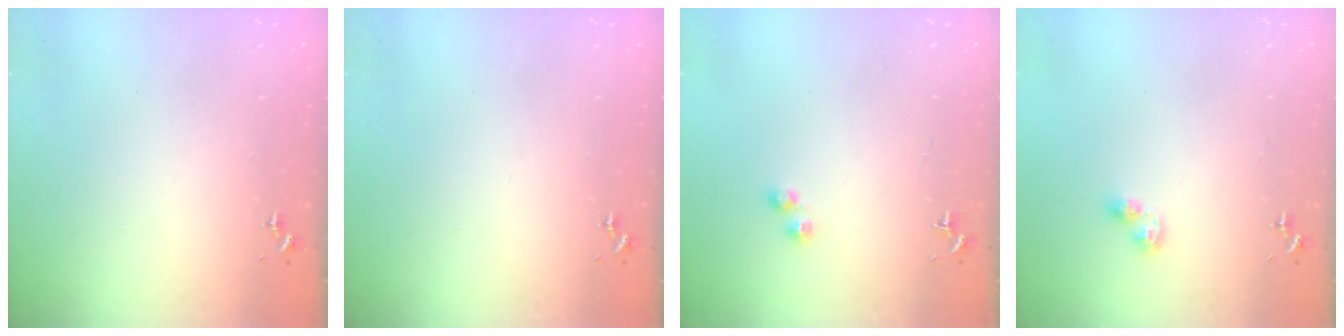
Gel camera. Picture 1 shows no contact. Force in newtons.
{"total": 0.0}
{"total": 3.2, "press": 3.1, "slide": 0.6}
{"total": 4.4, "press": 4.4, "slide": 0.6}